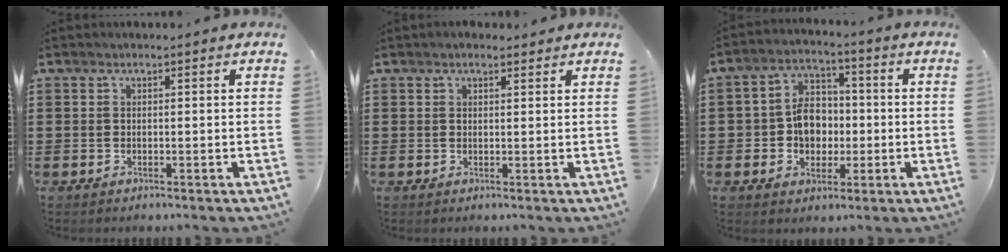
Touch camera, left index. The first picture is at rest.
{"total": 1.5, "force": [1.2, 0.6, 0.7], "torque": [-0.015, 0.006, 0.023]}
{"total": 6.9, "force": [-0.5, 5.6, 4.1], "torque": [-0.088, 0.012, -0.012]}